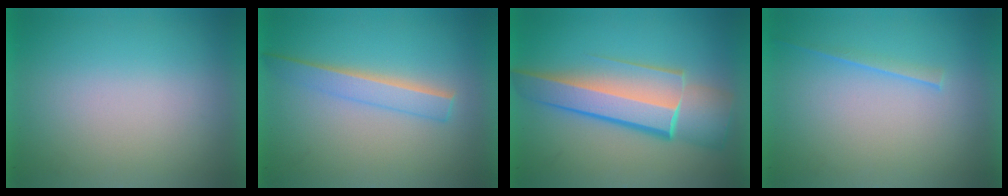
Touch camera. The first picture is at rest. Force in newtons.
{"total": 2.1}
{"total": 6.7}
{"total": 1.7}